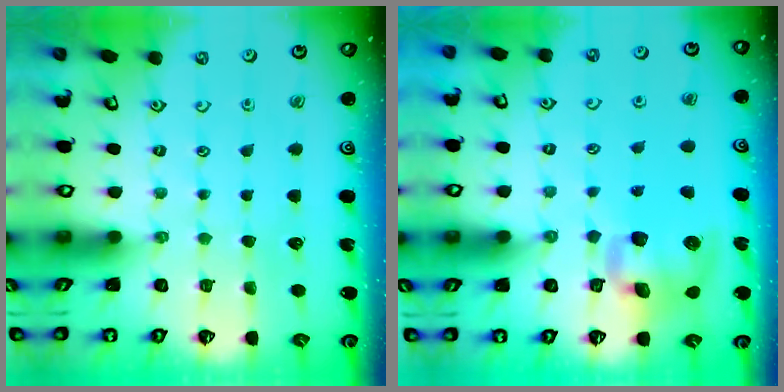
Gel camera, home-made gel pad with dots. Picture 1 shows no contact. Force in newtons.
{"total": 10.5, "press": 10.4, "slide": 1.8}